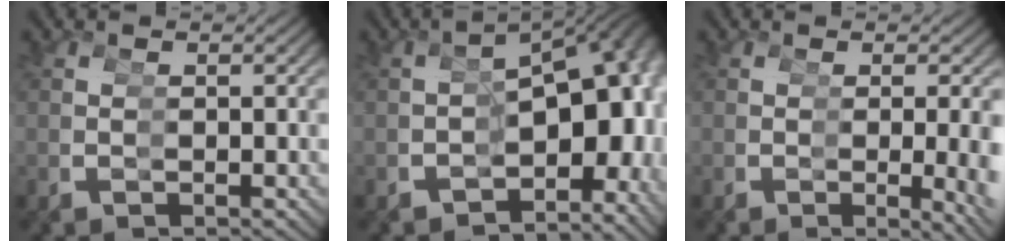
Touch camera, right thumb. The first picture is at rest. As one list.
[{"total": 11.8, "force": [-1.5, 7.2, 9.2], "torque": [-0.113, -0.021, -0.015]}, {"total": 4.0, "force": [-0.6, 0.6, 3.9], "torque": [-0.055, -0.005, -0.008]}]